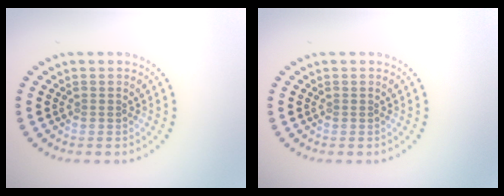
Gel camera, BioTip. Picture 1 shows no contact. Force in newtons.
{"total": 0.0}